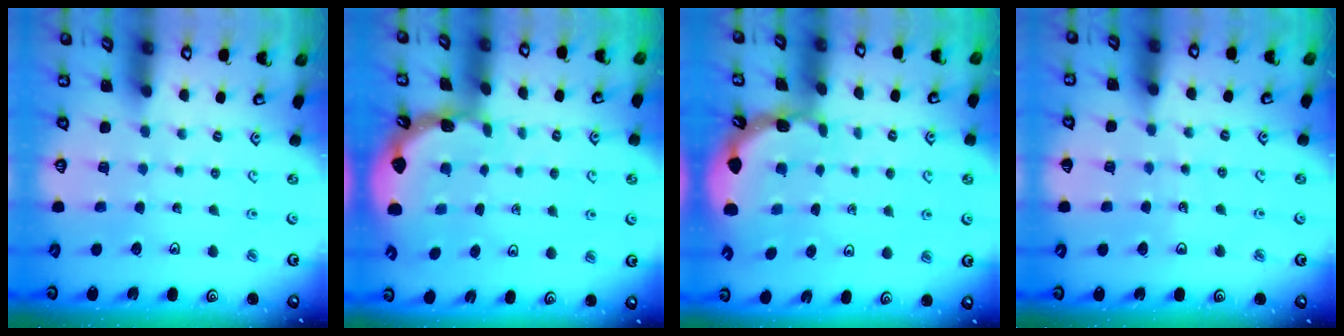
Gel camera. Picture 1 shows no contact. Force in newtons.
{"total": 1.6, "press": 1.6, "slide": 0.1}
{"total": 1.7, "press": 1.7, "slide": 0.1}
{"total": 3.0, "press": 3.0, "slide": 0.3}